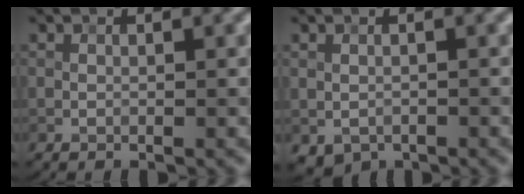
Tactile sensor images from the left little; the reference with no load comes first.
{"total": 1.3, "force": [-0.7, 0.9, 0.6], "torque": [-0.011, -0.006, -0.009]}